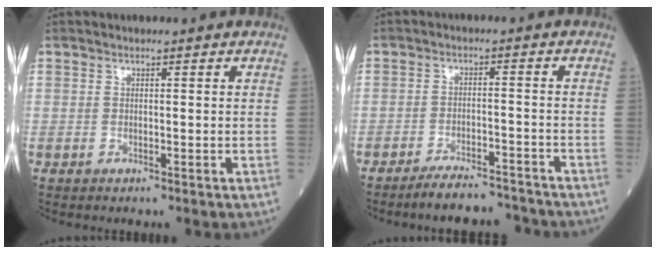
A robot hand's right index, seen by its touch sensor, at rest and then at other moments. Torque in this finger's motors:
{"motor_torque": [-0.02, -0.19, 0.04, -0.01]}